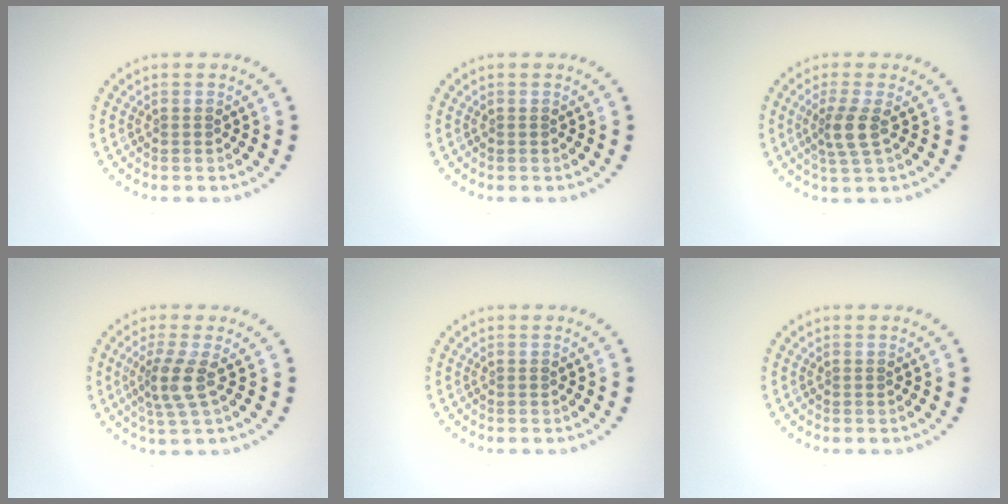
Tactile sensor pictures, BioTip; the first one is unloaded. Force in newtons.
{"total": 0.0}
{"total": 2.5, "press": 2.0, "slide": 1.5}
{"total": 2.8, "press": 2.1, "slide": 1.8}
{"total": 0.0}
{"total": 0.0}